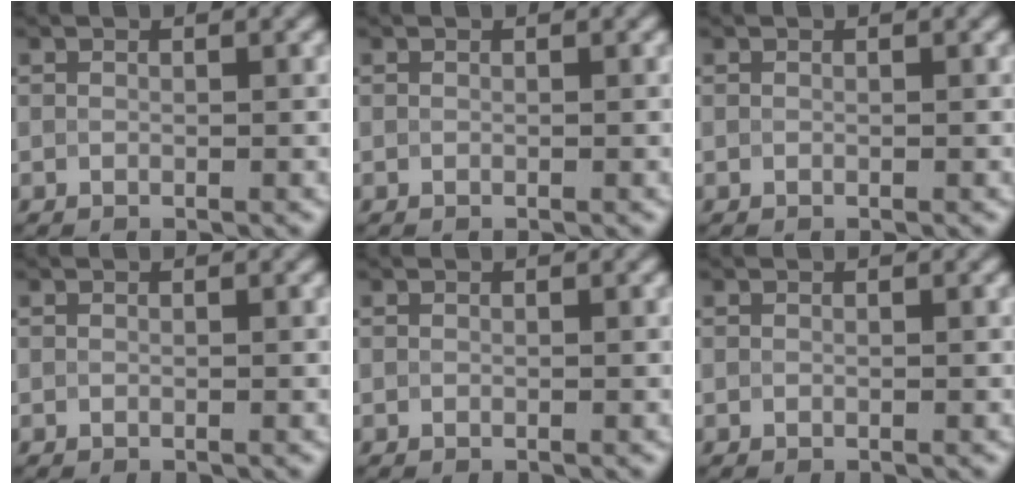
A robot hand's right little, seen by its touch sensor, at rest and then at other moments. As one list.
[{"total": 0.0}, {"total": 0.0}, {"total": 0.0}, {"total": 0.0}, {"total": 0.0}]